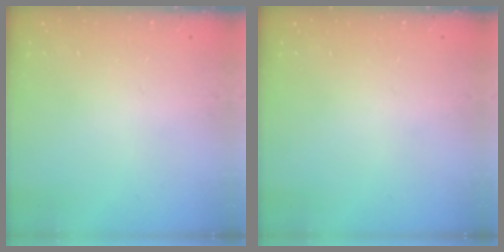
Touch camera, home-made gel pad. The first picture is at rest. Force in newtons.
{"total": 0.0}